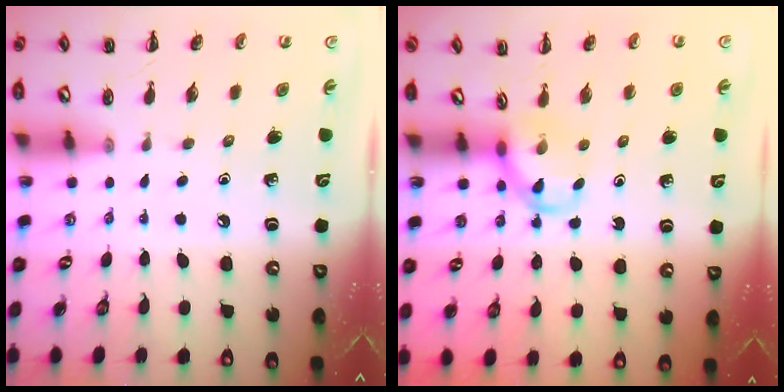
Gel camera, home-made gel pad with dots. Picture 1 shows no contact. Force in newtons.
{"total": 3.4, "press": 3.2, "slide": 1.0}